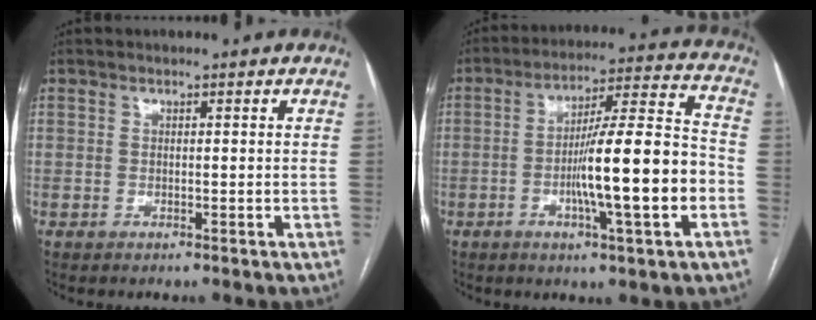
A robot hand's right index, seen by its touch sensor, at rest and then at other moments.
{"total": 15.7, "force": [-3.8, 0.7, 15.2], "torque": [-0.245, 0.008, -0.061]}